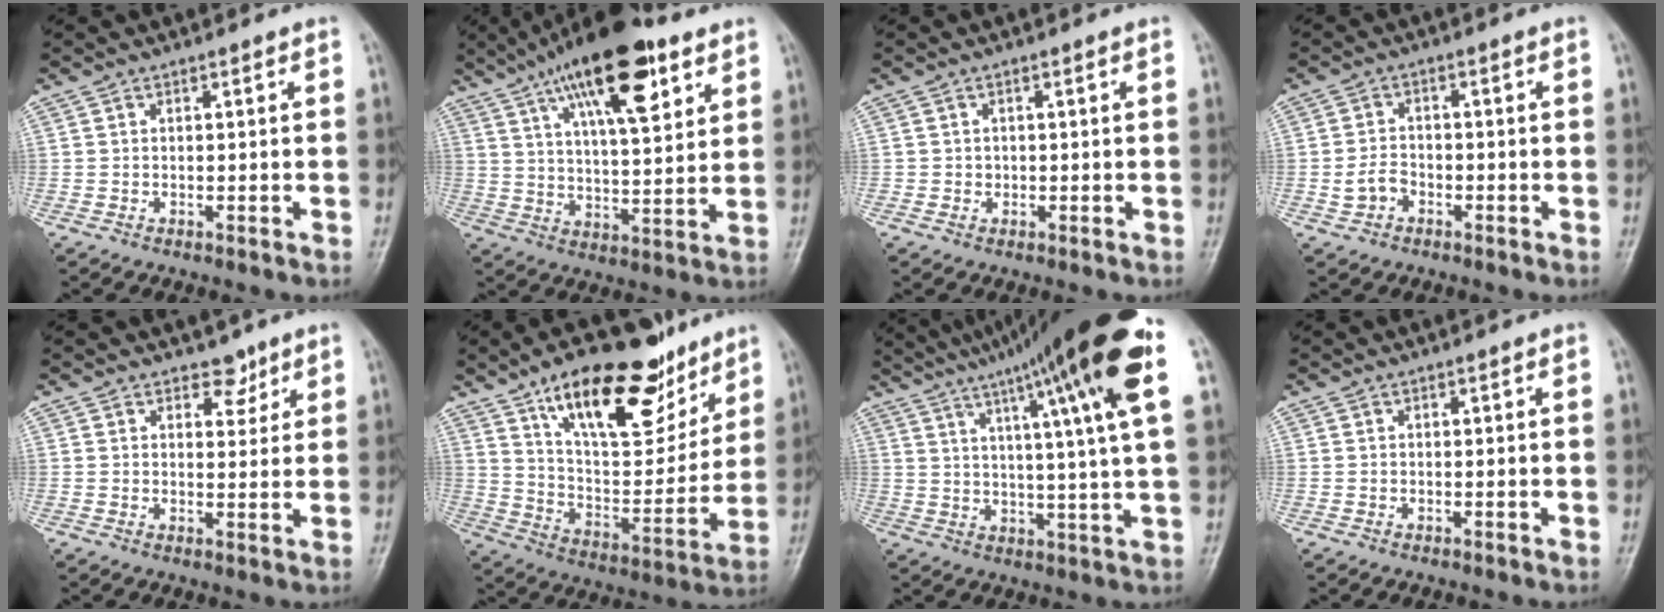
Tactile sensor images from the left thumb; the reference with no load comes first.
{"total": 19.5, "force": [10.4, 6.8, 15.0], "torque": [-0.221, -0.027, 0.170]}
{"total": 1.0, "force": [-0.1, 1.0, 0.1], "torque": [0.005, 0.004, -0.001]}
{"total": 3.7, "force": [-1.5, 2.8, 1.9], "torque": [-0.033, 0.018, -0.027]}
{"total": 3.4, "force": [2.4, 2.0, 1.1], "torque": [0.009, -0.015, 0.034]}
{"total": 23.6, "force": [14.8, 9.8, 15.6], "torque": [-0.192, -0.062, 0.247]}
{"total": 23.3, "force": [12.3, 1.4, 19.8], "torque": [-0.298, -0.010, 0.169]}
{"total": 0.0}